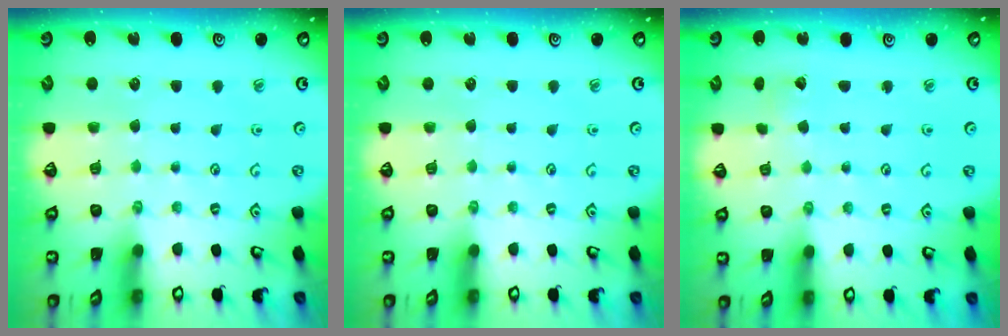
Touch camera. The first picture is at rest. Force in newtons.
{"total": 0.0}
{"total": 2.8, "press": 2.8, "slide": 0.2}